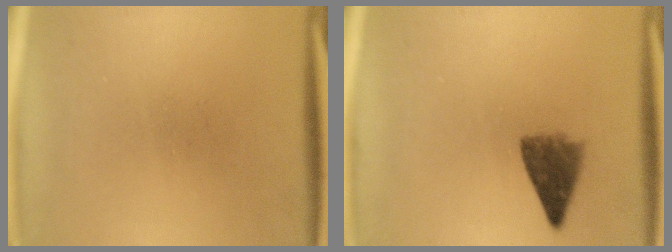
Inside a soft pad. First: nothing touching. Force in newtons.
{"total": 4.6}